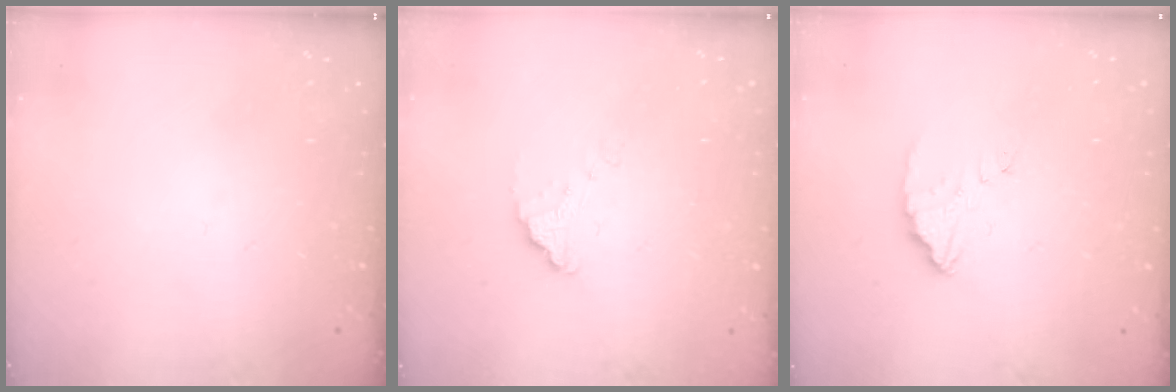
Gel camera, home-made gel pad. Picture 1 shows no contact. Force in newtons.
{"total": 1.6, "press": 1.6, "slide": 0.1}
{"total": 3.1, "press": 3.0, "slide": 0.2}